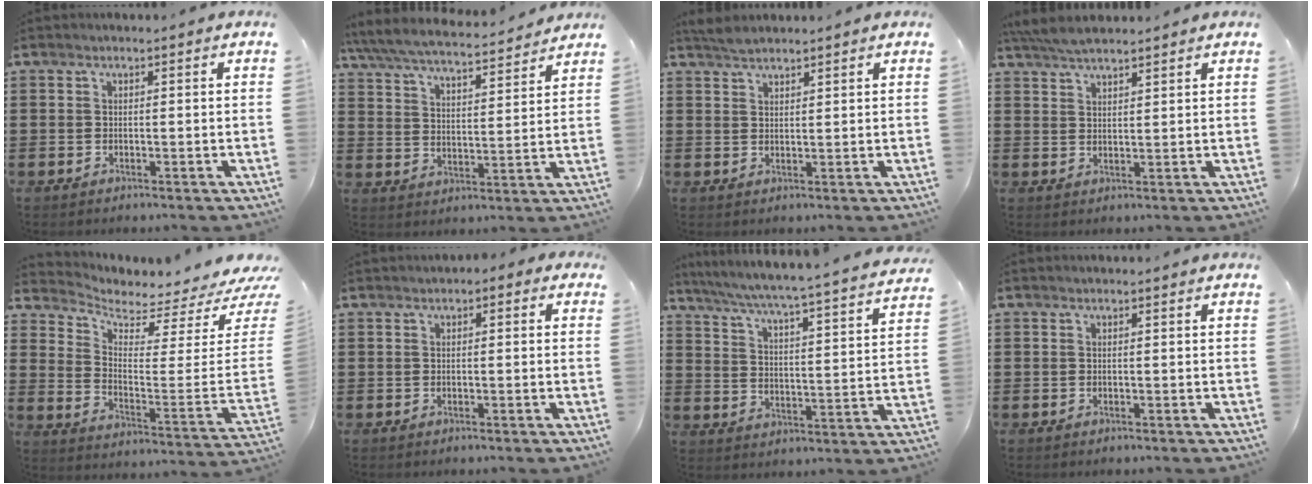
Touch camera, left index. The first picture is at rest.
{"total": 5.7, "force": [5.4, 0.2, 2.0], "torque": [-0.062, -0.034, 0.088]}
{"total": 2.2, "force": [2.1, 0.4, 0.6], "torque": [-0.016, 0.002, 0.040]}
{"total": 4.2, "force": [3.9, 0.6, 1.4], "torque": [-0.039, -0.001, 0.074]}
{"total": 2.8, "force": [2.7, 0.5, 0.6], "torque": [-0.037, -0.041, 0.040]}
{"total": 0.8, "force": [0.0, 0.6, 0.5], "torque": [-0.012, 0.005, -0.002]}
{"total": 4.5, "force": [4.0, -1.0, 1.7], "torque": [-0.055, -0.044, 0.056]}
{"total": 0.0}